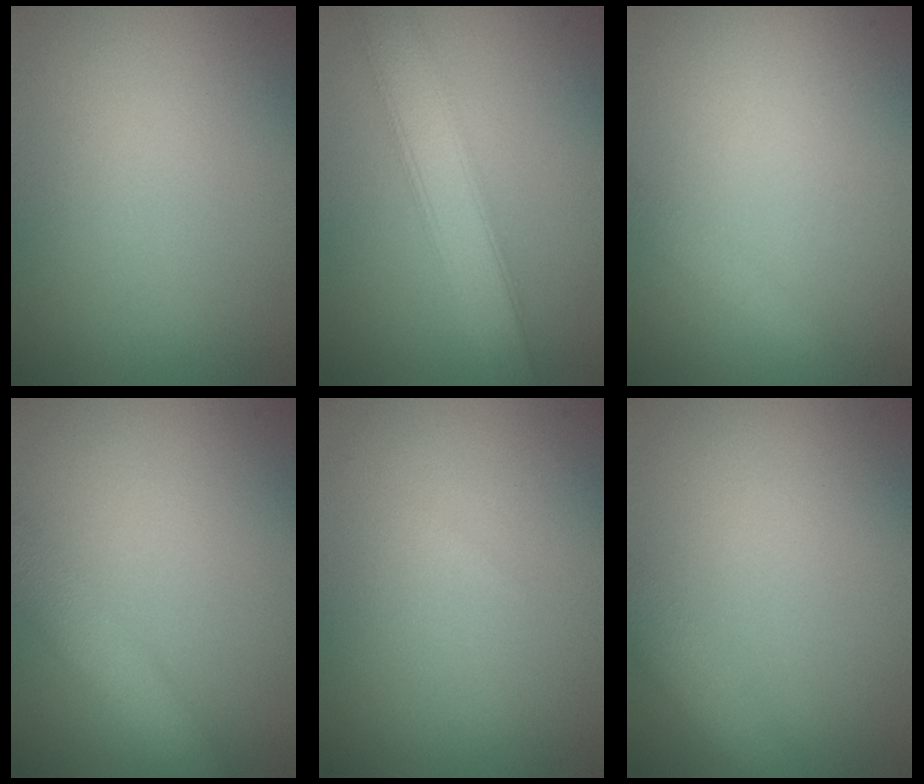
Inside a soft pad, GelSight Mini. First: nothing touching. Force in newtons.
{"total": 5.0, "press": 5.0, "slide": 0.2}
{"total": 1.3, "press": 1.3, "slide": 0.1}
{"total": 4.1, "press": 4.1, "slide": 0.3}
{"total": 0.0}
{"total": 3.4, "press": 3.4, "slide": 0.1}